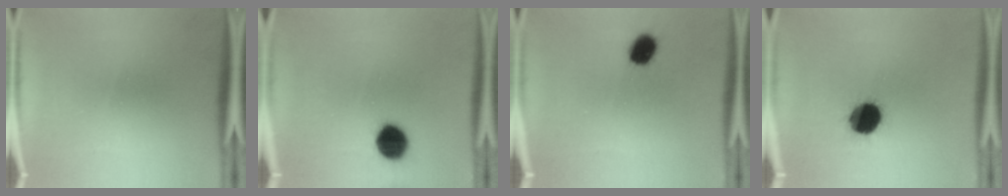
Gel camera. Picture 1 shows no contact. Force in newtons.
{"total": 8.8}
{"total": 8.0}
{"total": 11.6}